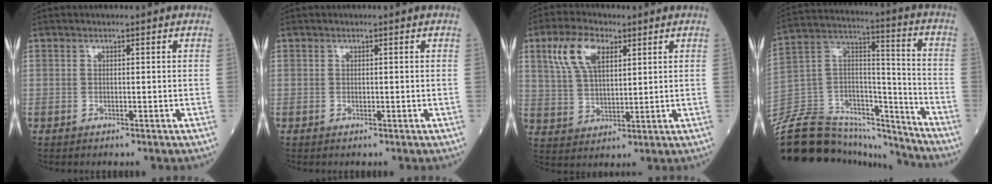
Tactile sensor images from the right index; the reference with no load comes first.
{"total": 0.0}
{"total": 9.2, "force": [4.4, 4.3, 6.8], "torque": [-0.148, 0.017, 0.088]}
{"total": 24.3, "force": [-22.5, 5.9, 7.2], "torque": [-0.170, 0.030, -0.372]}